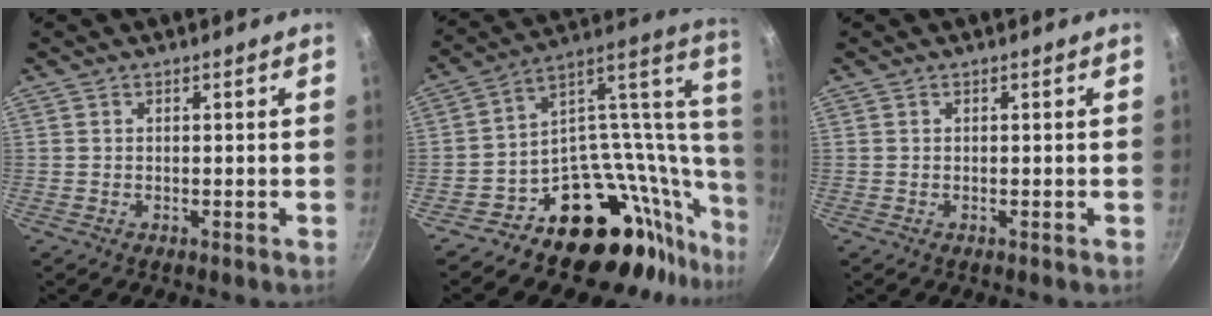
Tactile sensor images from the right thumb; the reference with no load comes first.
{"total": 22.2, "force": [-14.6, 10.0, 13.5], "torque": [-0.048, 0.160, -0.208]}
{"total": 0.0}